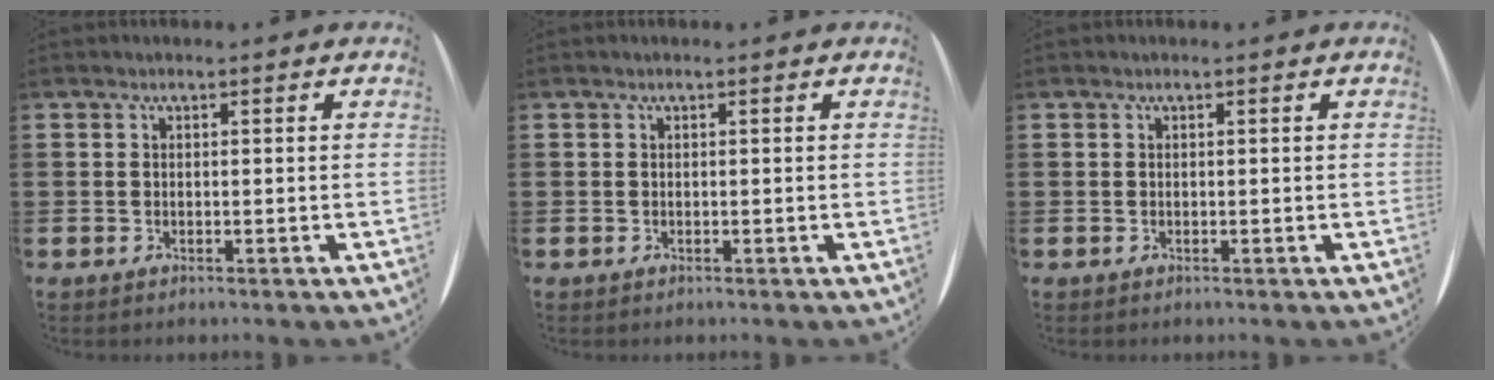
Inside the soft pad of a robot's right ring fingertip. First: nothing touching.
{"total": 0.0}
{"total": 0.0}